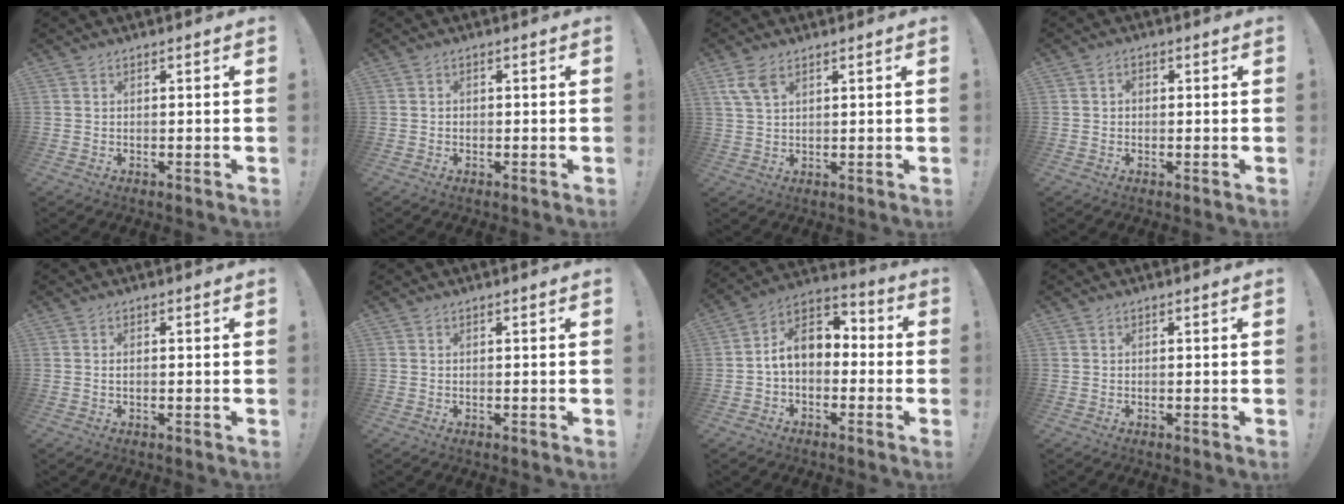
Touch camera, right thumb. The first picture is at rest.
{"total": 0.9, "force": [-0.6, 0.5, 0.4], "torque": [-0.006, 0.003, -0.010]}
{"total": 6.0, "force": [3.4, 3.0, 4.0], "torque": [-0.079, -0.004, 0.067]}
{"total": 1.7, "force": [-0.4, 1.4, 0.9], "torque": [-0.022, 0.009, -0.008]}
{"total": 0.8, "force": [-0.3, 0.3, 0.6], "torque": [-0.018, 0.003, -0.003]}
{"total": 0.0}
{"total": 10.2, "force": [0.0, 7.4, 7.1], "torque": [-0.109, 0.012, 0.007]}
{"total": 0.0}